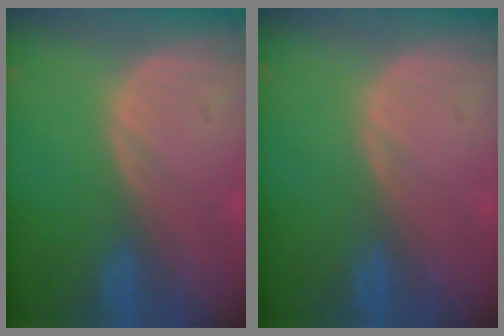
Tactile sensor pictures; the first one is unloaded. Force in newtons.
{"total": 0.0}